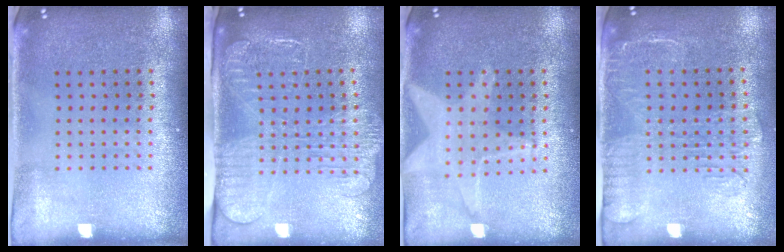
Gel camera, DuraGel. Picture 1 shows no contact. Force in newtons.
{"total": 2.6, "press": 2.1, "slide": 1.6}
{"total": 1.7, "press": 1.5, "slide": 0.7}
{"total": 1.9, "press": 1.6, "slide": 1.0}